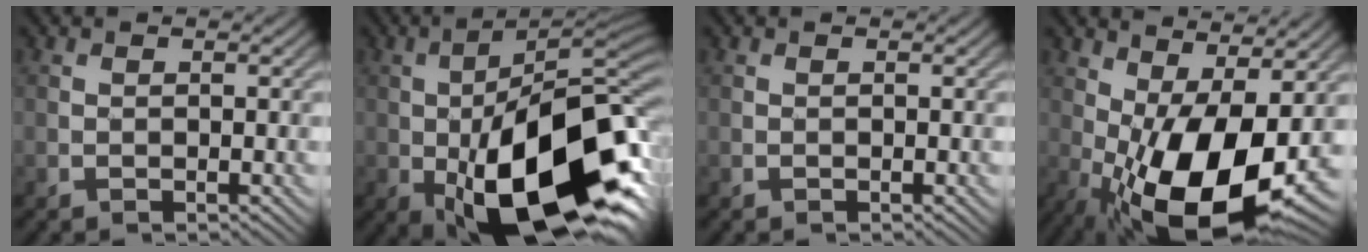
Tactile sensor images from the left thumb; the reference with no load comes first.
{"total": 19.0, "force": [-5.2, 8.9, 16.0], "torque": [-0.243, -0.020, -0.081]}
{"total": 0.0}
{"total": 15.1, "force": [-1.9, 6.6, 13.4], "torque": [-0.232, -0.021, -0.023]}